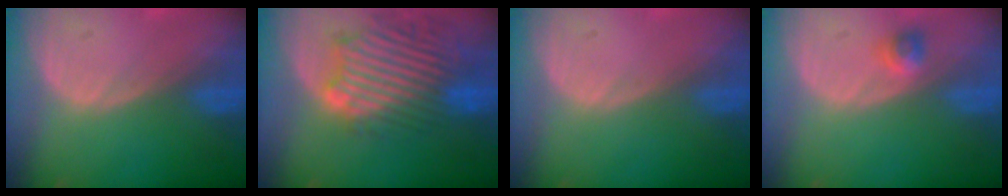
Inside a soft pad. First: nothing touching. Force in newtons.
{"total": 12.7, "press": 11.4, "slide": 5.6}
{"total": 0.0}
{"total": 2.4, "press": 2.0, "slide": 1.2}